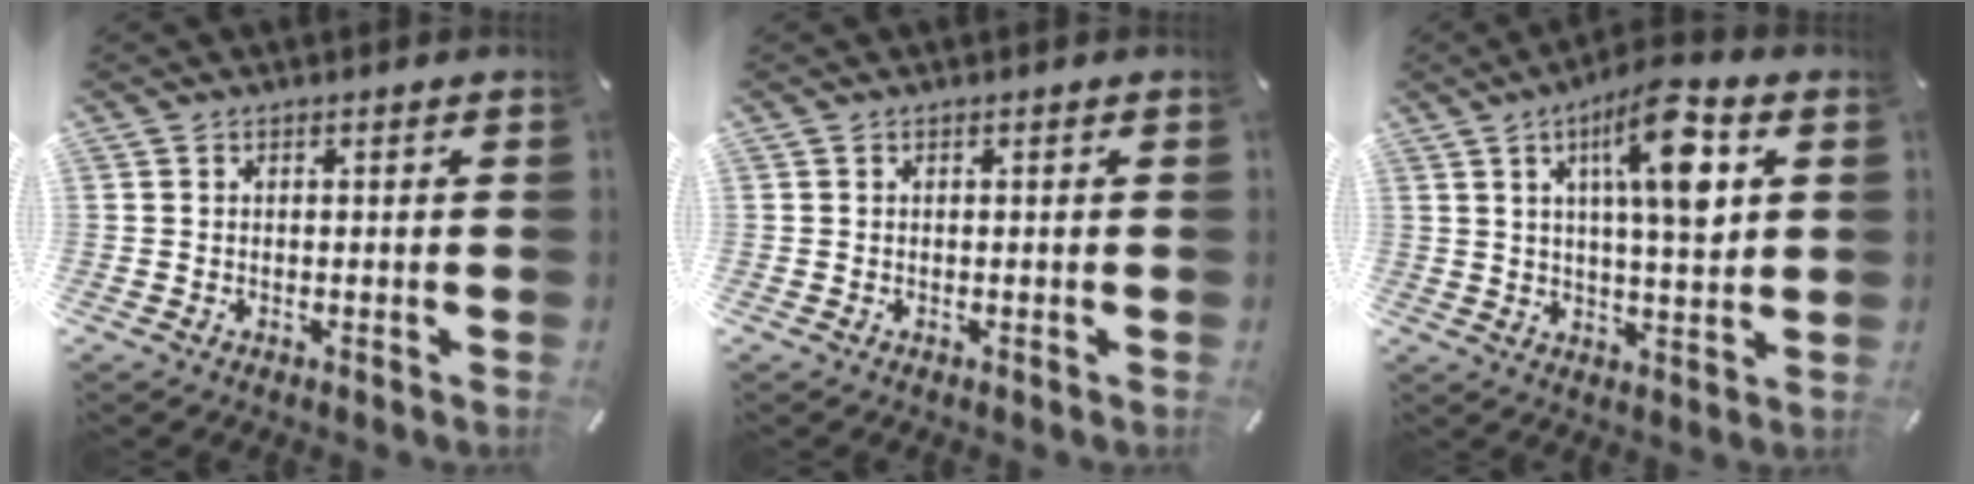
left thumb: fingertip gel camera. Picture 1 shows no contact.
{"total": 0.0}
{"total": 13.7, "force": [5.3, 3.9, 12.0], "torque": [-0.192, -0.008, 0.081]}